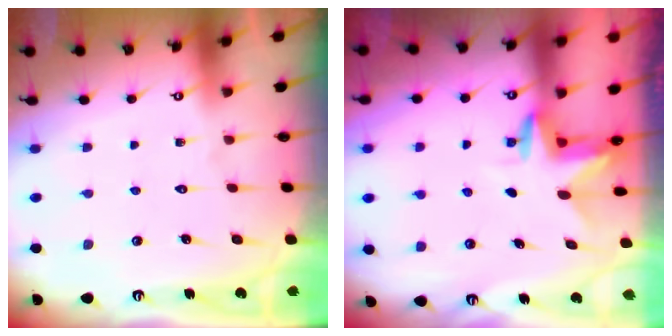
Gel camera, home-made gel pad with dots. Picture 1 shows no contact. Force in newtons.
{"total": 3.0, "press": 3.0, "slide": 0.2}